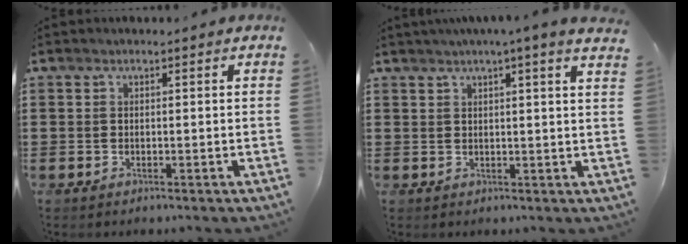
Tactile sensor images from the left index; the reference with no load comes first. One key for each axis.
{"total": 3.0, "fx": 2.3, "fy": -0.8, "fz": 1.7, "tx": -0.037, "ty": -0.006, "tz": 0.040}